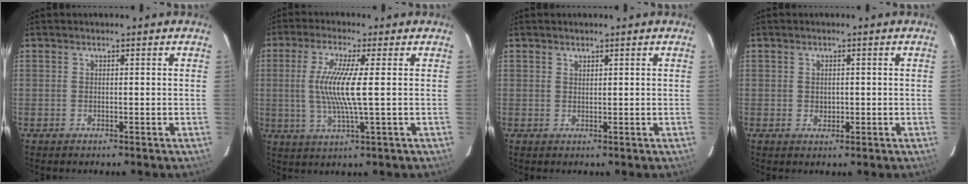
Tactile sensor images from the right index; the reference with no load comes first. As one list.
[{"total": 9.2, "force": [0.4, 0.0, 9.2], "torque": [-0.181, -0.008, 0.010]}, {"total": 0.7, "force": [0.6, 0.2, 0.2], "torque": [-0.003, 0.001, 0.012]}, {"total": 1.5, "force": [0.0, 1.3, 0.6], "torque": [-0.008, 0.000, 0.002]}]